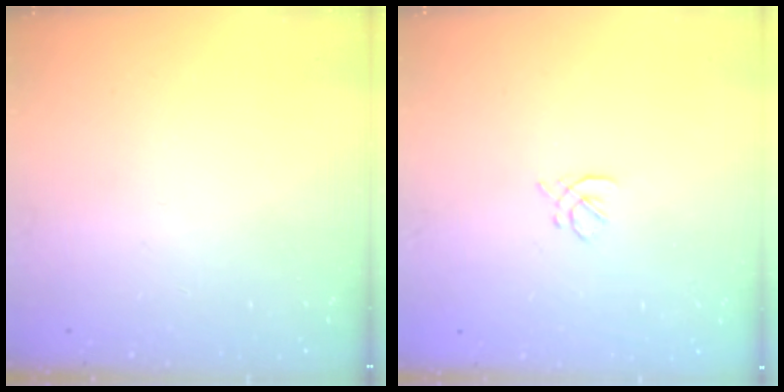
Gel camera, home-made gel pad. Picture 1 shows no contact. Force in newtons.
{"total": 2.1, "press": 2.0, "slide": 0.7}